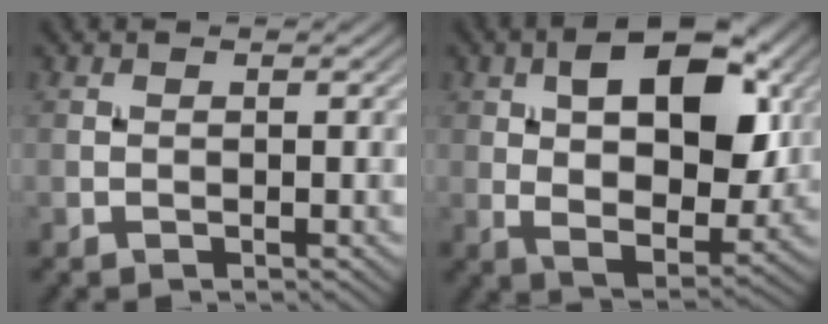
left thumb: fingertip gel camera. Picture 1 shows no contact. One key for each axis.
{"total": 13.9, "fx": 3.7, "fy": 7.6, "fz": 11.1, "tx": -0.169, "ty": -0.002, "tz": 0.062}